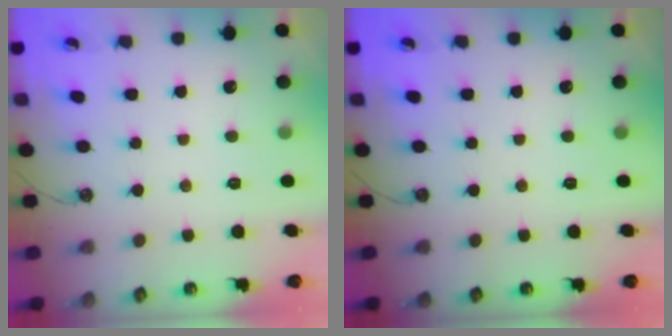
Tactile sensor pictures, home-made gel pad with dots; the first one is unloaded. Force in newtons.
{"total": 0.0}